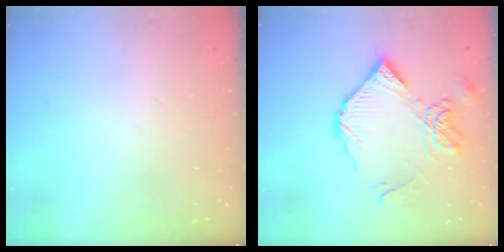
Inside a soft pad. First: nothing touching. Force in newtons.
{"total": 12.9, "press": 12.8, "slide": 1.6}